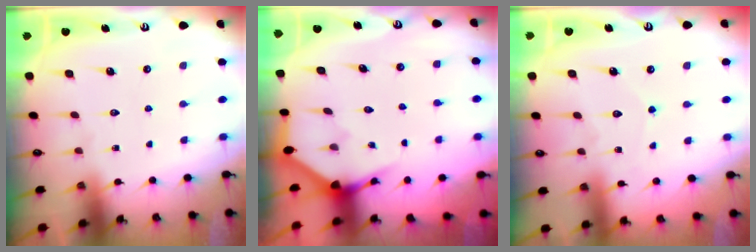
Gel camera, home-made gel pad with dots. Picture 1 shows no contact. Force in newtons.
{"total": 3.5, "press": 3.5, "slide": 0.2}
{"total": 3.0, "press": 3.0, "slide": 0.3}